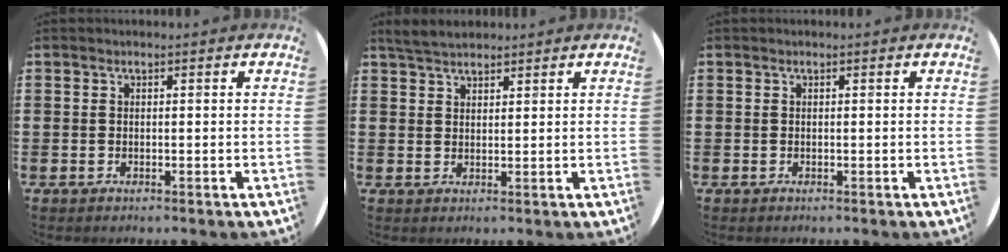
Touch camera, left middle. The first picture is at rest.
{"total": 3.4, "force": [3.1, 0.9, 1.0], "torque": [-0.025, -0.001, 0.059]}
{"total": 0.0}